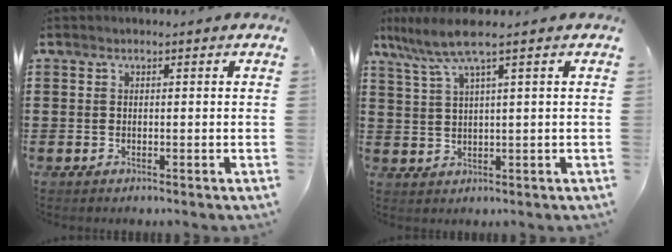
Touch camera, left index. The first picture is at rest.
{"total": 5.7, "force": [3.1, 0.3, 4.8], "torque": [-0.110, -0.006, 0.051]}